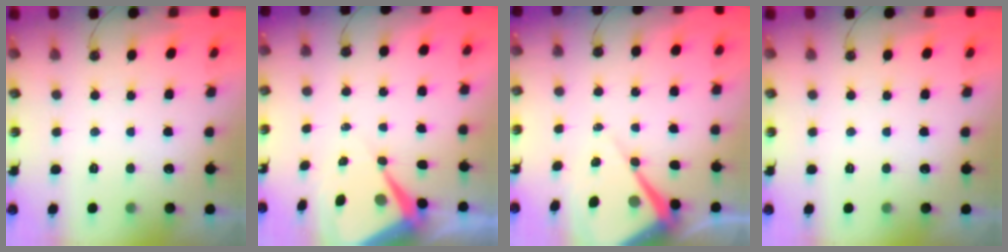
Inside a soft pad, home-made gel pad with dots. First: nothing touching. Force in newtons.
{"total": 9.1, "press": 9.0, "slide": 0.8}
{"total": 10.8, "press": 10.7, "slide": 0.7}
{"total": 0.0}